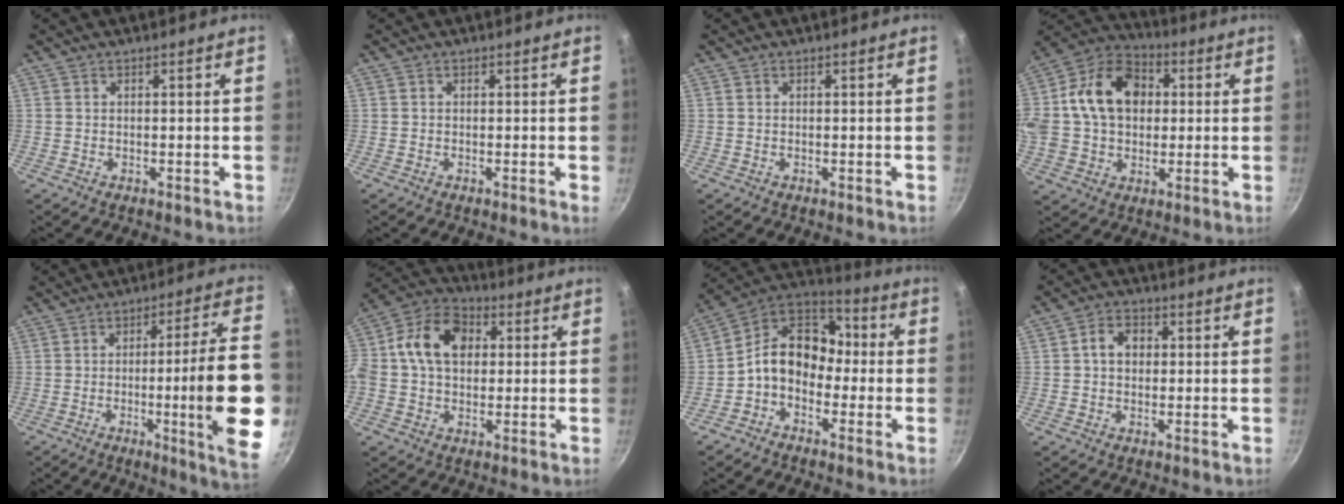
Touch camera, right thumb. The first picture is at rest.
{"total": 0.5, "force": [-0.1, -0.1, 0.5], "torque": [-0.008, -0.002, -0.005]}
{"total": 0.0}
{"total": 20.7, "force": [2.7, 15.4, 13.5], "torque": [-0.231, 0.039, 0.032]}
{"total": 20.7, "force": [-4.1, 1.8, 20.2], "torque": [-0.273, 0.015, -0.052]}
{"total": 14.2, "force": [2.0, 10.4, 9.4], "torque": [-0.144, 0.027, 0.010]}
{"total": 12.7, "force": [-2.1, 9.7, 7.9], "torque": [-0.093, 0.052, -0.068]}
{"total": 4.9, "force": [0.5, 3.9, 3.0], "torque": [-0.028, 0.013, 0.002]}